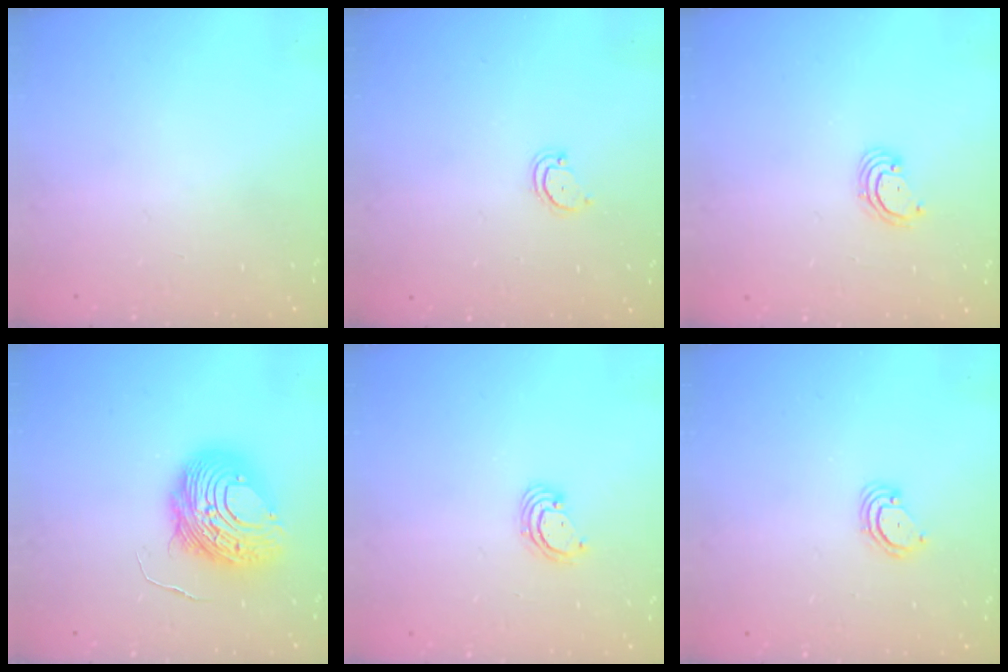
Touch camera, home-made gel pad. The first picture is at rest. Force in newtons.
{"total": 3.3, "press": 3.3, "slide": 0.5}
{"total": 3.2, "press": 3.2, "slide": 0.3}
{"total": 13.2, "press": 13.2, "slide": 1.3}
{"total": 3.3, "press": 3.3, "slide": 0.2}
{"total": 3.9, "press": 3.9, "slide": 0.2}